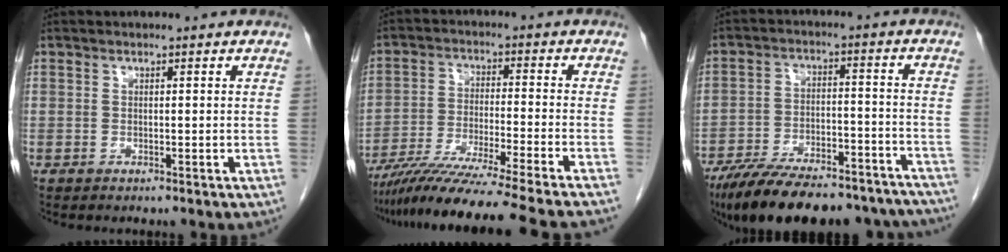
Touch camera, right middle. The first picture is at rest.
{"total": 18.6, "force": [-16.0, -2.2, 9.2], "torque": [-0.142, -0.047, -0.259]}
{"total": 25.2, "force": [-21.3, 7.5, 11.2], "torque": [-0.156, -0.002, -0.302]}